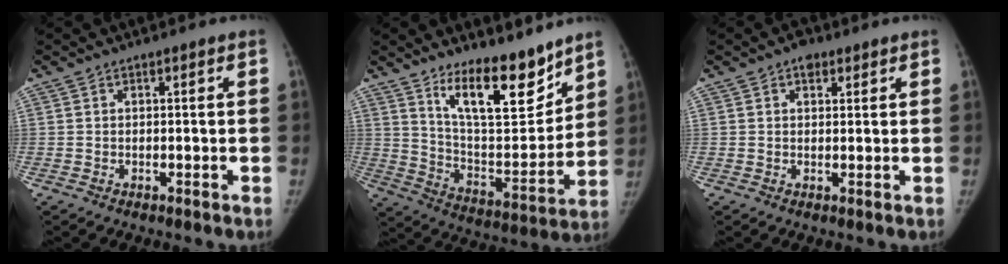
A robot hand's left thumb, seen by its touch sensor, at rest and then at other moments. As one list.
[{"total": 16.8, "force": [12.1, 5.7, 10.1], "torque": [-0.111, -0.096, 0.211]}, {"total": 2.9, "force": [1.6, 2.0, 1.3], "torque": [-0.003, -0.005, 0.020]}]